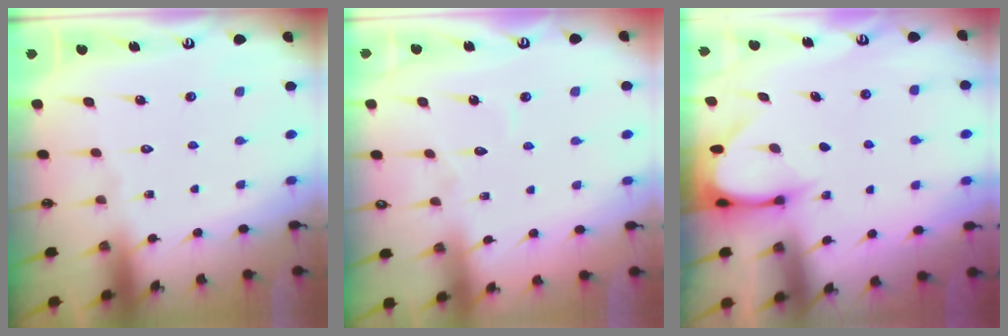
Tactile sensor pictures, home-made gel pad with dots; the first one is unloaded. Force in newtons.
{"total": 2.9, "press": 2.9, "slide": 0.3}
{"total": 3.6, "press": 3.6, "slide": 0.3}